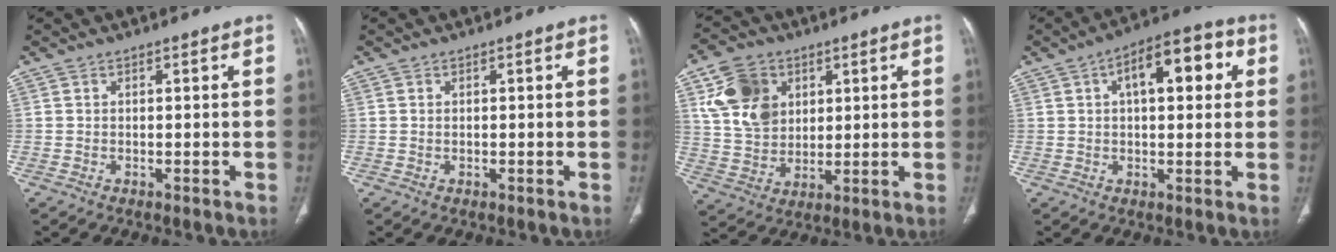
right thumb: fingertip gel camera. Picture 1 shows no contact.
{"total": 0.0}
{"total": 12.8, "force": [4.7, 9.8, 6.9], "torque": [-0.101, -0.010, 0.096]}
{"total": 13.1, "force": [3.8, 6.1, 11.0], "torque": [-0.126, 0.021, 0.049]}